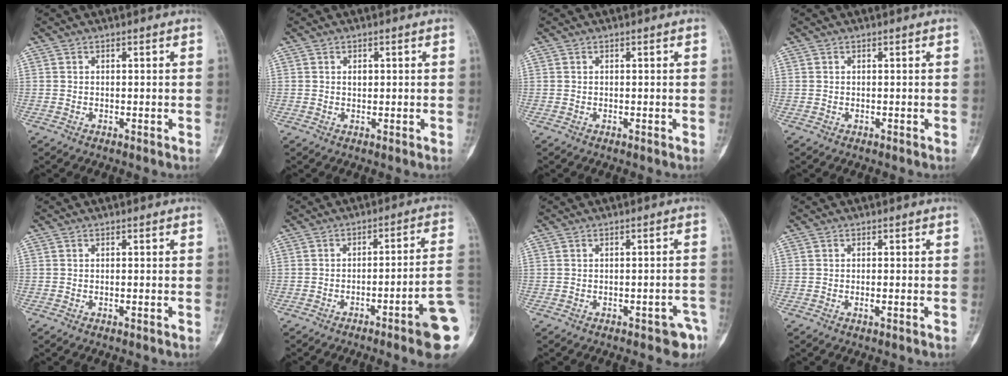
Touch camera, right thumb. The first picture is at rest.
{"total": 1.2, "force": [0.3, 0.8, 0.8], "torque": [-0.009, 0.000, 0.006]}
{"total": 0.0}
{"total": 0.0}
{"total": 0.0}
{"total": 12.2, "force": [-4.9, 0.5, 11.2], "torque": [-0.126, 0.028, -0.068]}
{"total": 4.9, "force": [-3.0, 2.2, 3.2], "torque": [-0.019, 0.021, -0.030]}
{"total": 0.8, "force": [-0.3, 0.1, 0.7], "torque": [-0.011, -0.001, -0.003]}